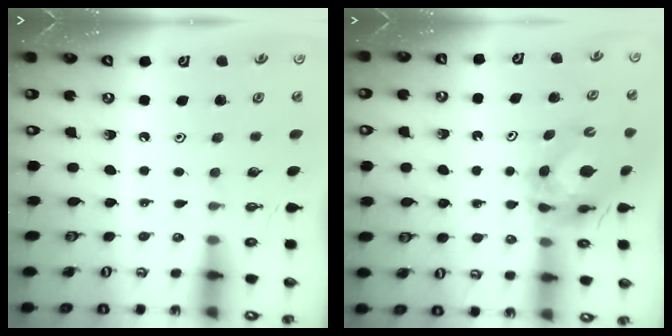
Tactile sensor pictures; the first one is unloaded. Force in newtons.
{"total": 6.8, "press": 6.7, "slide": 0.9}